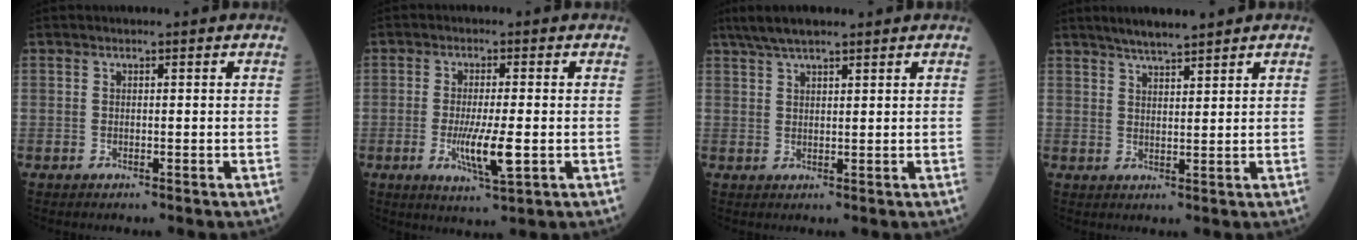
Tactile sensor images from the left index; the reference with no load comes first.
{"total": 6.6, "force": [-1.5, 0.7, 6.4], "torque": [-0.123, -0.015, -0.024]}
{"total": 5.5, "force": [4.4, 0.9, 3.2], "torque": [-0.063, 0.025, 0.081]}
{"total": 5.0, "force": [4.4, 0.2, 2.4], "torque": [-0.045, 0.010, 0.078]}